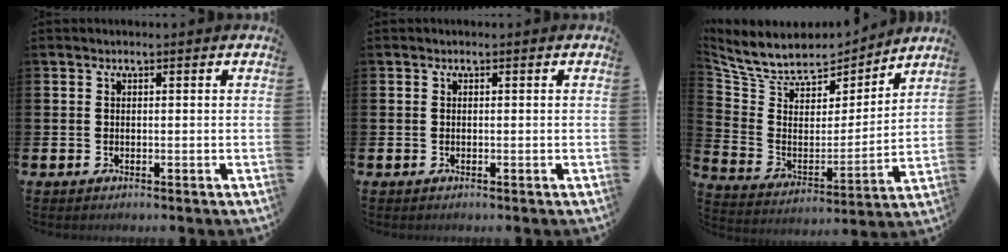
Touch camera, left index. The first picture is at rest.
{"total": 0.0}
{"total": 8.5, "force": [7.6, 3.3, 1.9], "torque": [-0.078, -0.054, 0.134]}